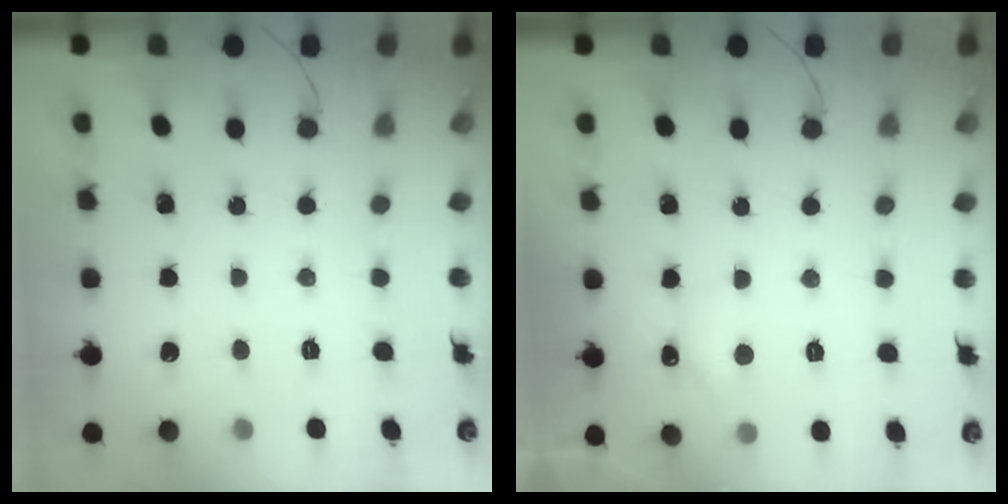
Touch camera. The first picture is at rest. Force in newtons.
{"total": 5.5, "press": 5.2, "slide": 1.5}